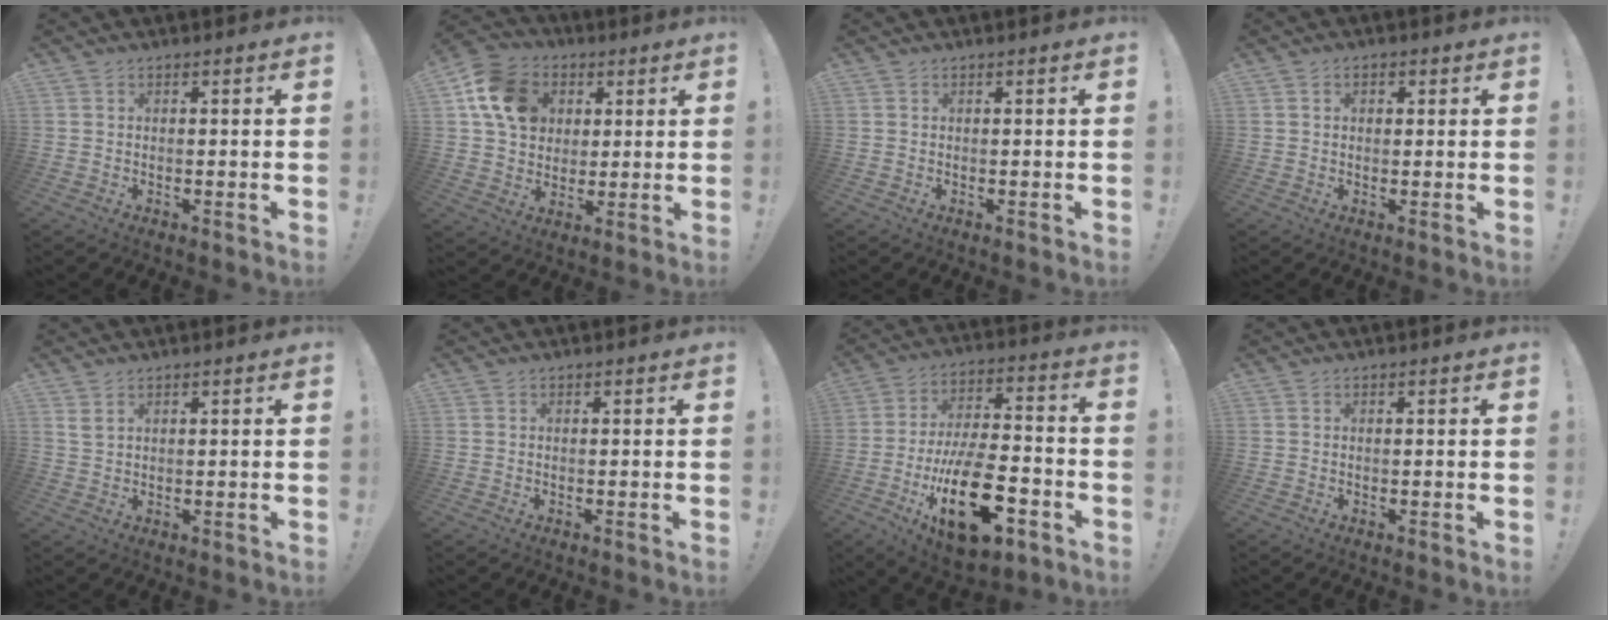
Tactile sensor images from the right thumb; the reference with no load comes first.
{"total": 14.8, "force": [4.7, 11.9, 7.4], "torque": [-0.117, -0.001, 0.099]}
{"total": 0.0}
{"total": 1.5, "force": [0.3, 1.2, 0.9], "torque": [-0.011, 0.002, 0.003]}
{"total": 2.0, "force": [1.3, 0.7, 1.3], "torque": [-0.024, -0.005, 0.023]}
{"total": 0.0}
{"total": 23.6, "force": [-9.2, 10.8, 18.9], "torque": [-0.323, 0.050, -0.141]}
{"total": 0.0}